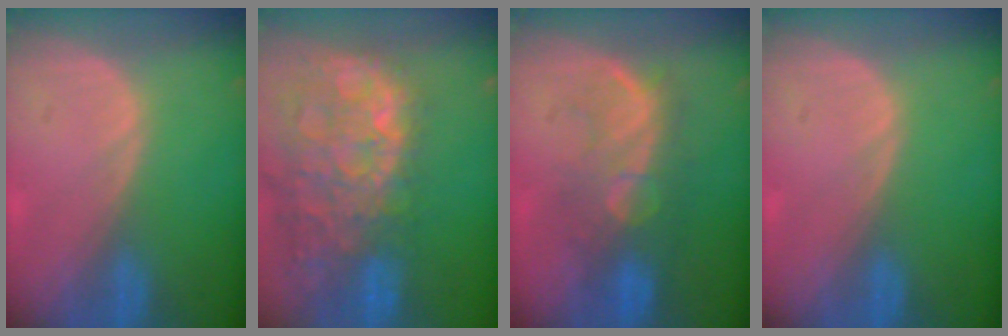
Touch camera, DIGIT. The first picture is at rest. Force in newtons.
{"total": 15.0, "press": 12.1, "slide": 8.8}
{"total": 8.4, "press": 8.1, "slide": 2.2}
{"total": 0.0}